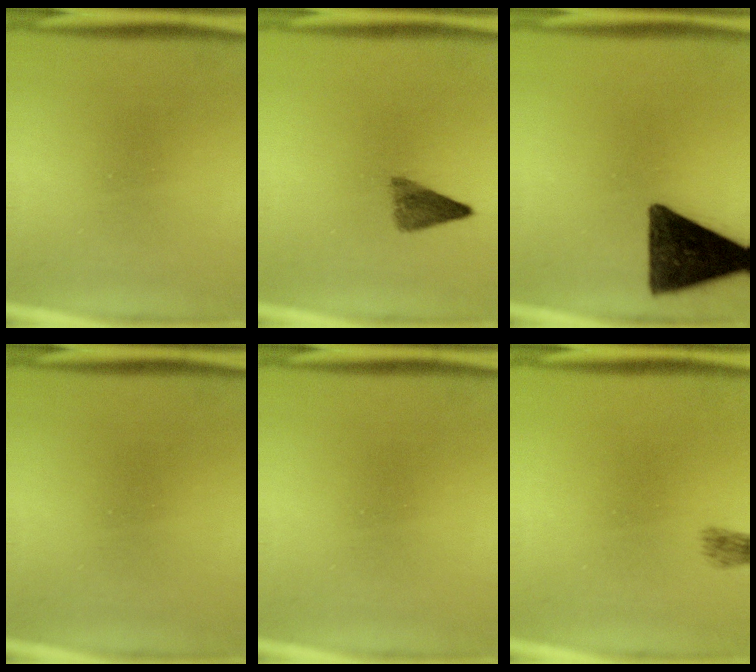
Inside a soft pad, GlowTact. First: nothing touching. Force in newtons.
{"total": 3.5}
{"total": 14.8}
{"total": 0.0}
{"total": 0.0}
{"total": 3.0}